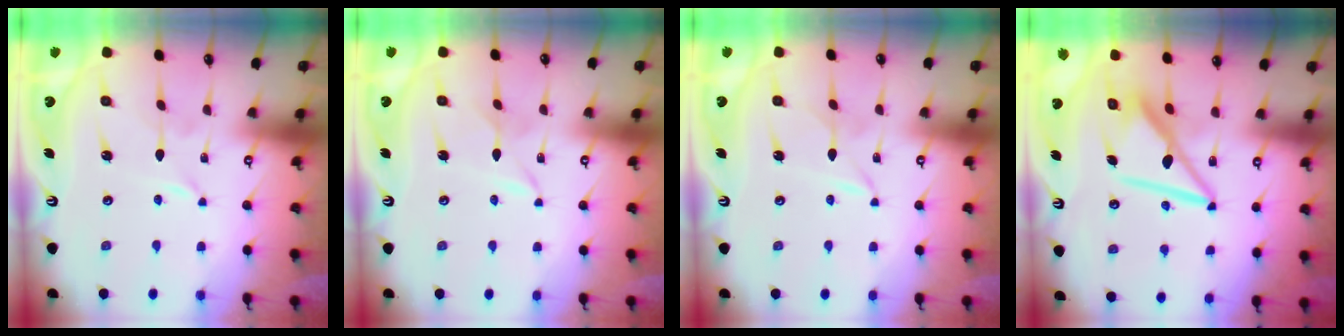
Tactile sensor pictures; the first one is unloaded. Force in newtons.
{"total": 1.5, "press": 1.5, "slide": 0.3}
{"total": 2.5, "press": 2.4, "slide": 0.4}
{"total": 9.1, "press": 9.1, "slide": 0.8}